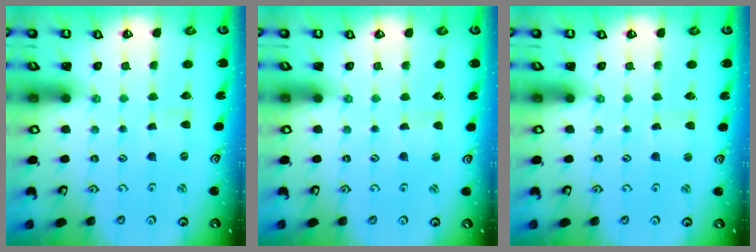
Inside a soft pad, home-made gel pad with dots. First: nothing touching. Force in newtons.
{"total": 0.0}
{"total": 0.8, "press": 0.8, "slide": 0.0}